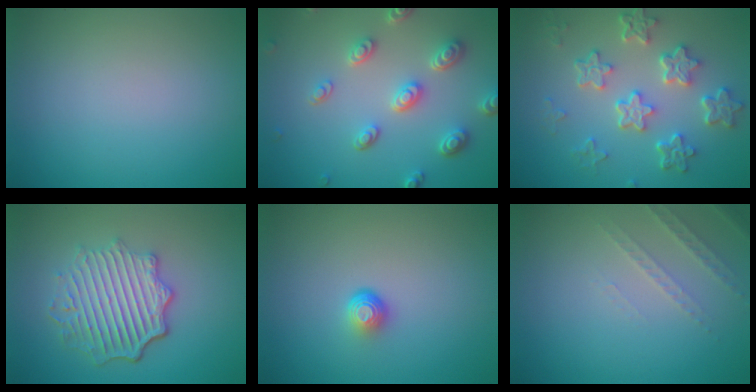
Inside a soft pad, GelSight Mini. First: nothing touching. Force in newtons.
{"total": 4.8, "press": 3.7, "slide": 3.0}
{"total": 5.6, "press": 4.3, "slide": 3.6}
{"total": 6.0, "press": 4.5, "slide": 4.0}
{"total": 1.8, "press": 1.1, "slide": 1.4}
{"total": 1.9, "press": 1.8, "slide": 0.6}